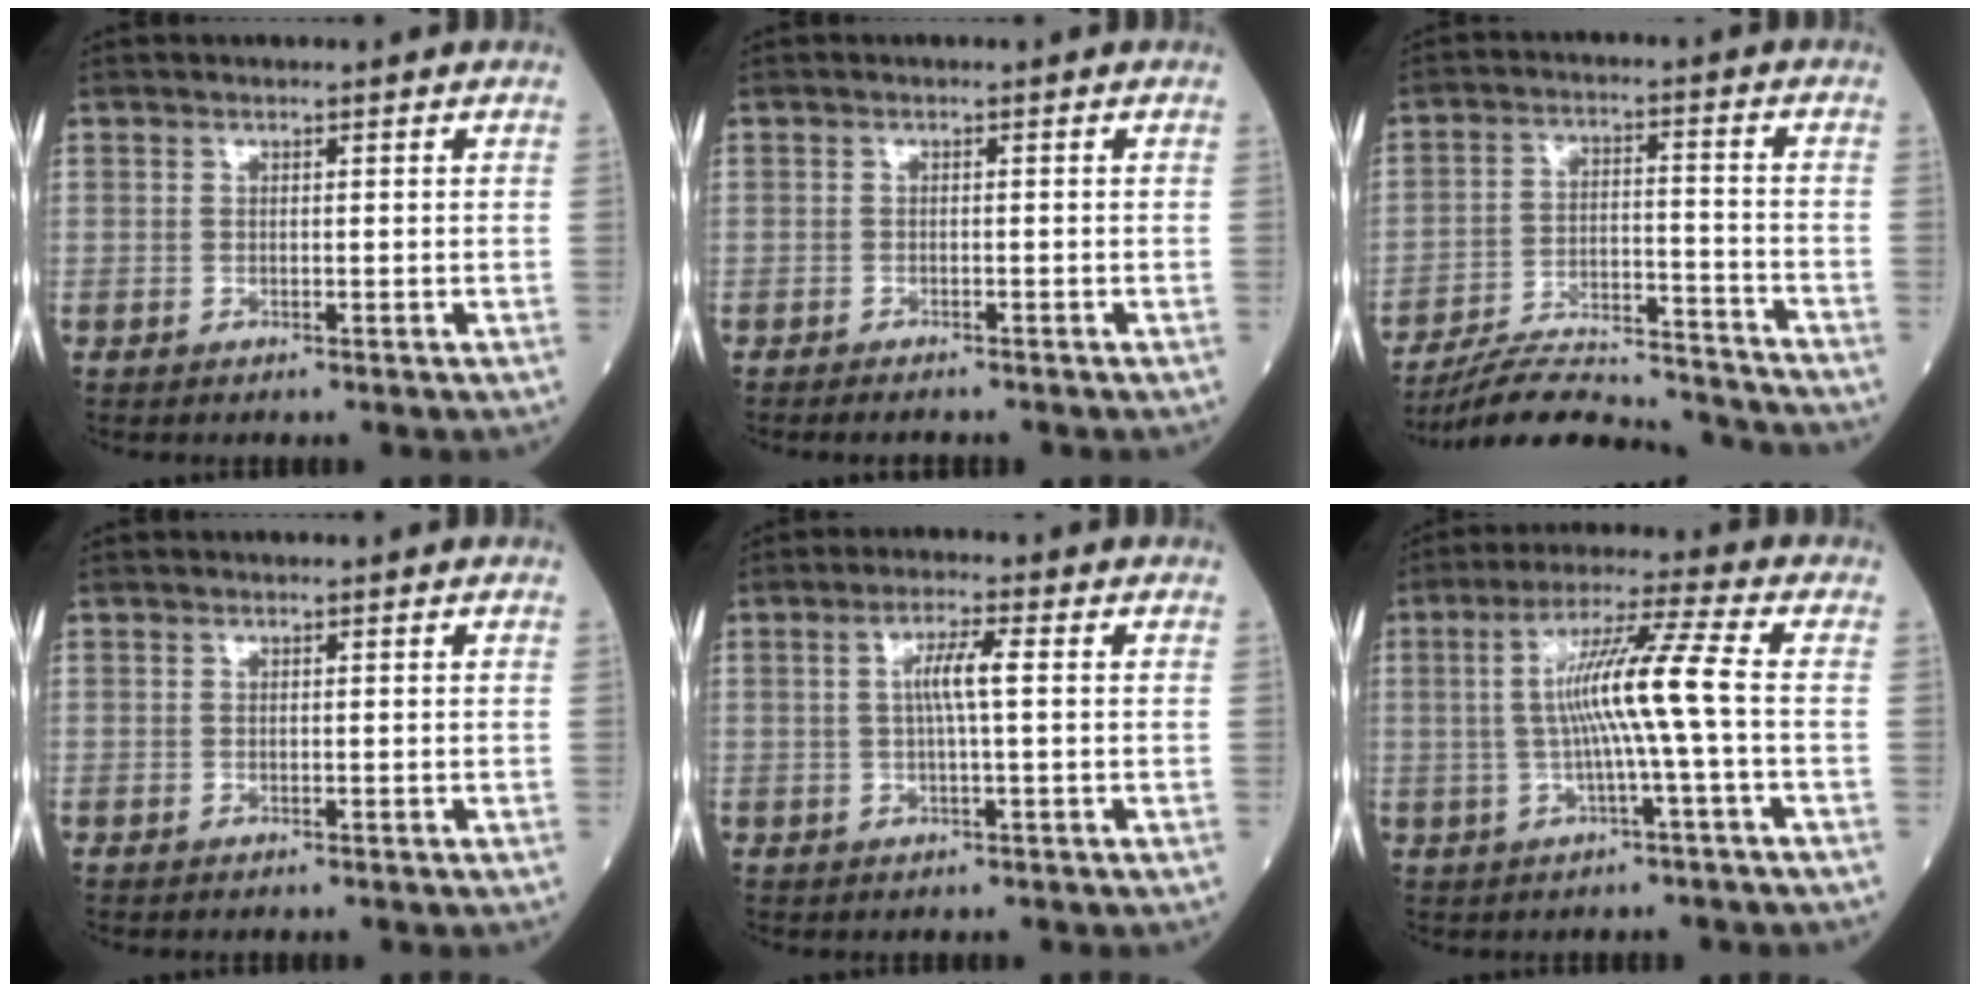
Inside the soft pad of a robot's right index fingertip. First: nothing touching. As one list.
[{"total": 2.1, "force": [-2.0, 0.4, 0.8], "torque": [-0.014, -0.004, -0.025]}, {"total": 18.1, "force": [-17.4, 1.5, 4.5], "torque": [-0.093, 0.007, -0.264]}, {"total": 0.0}, {"total": 4.2, "force": [0.5, 0.1, 4.2], "torque": [-0.080, 0.006, 0.007]}, {"total": 9.4, "force": [-0.4, -1.3, 9.3], "torque": [-0.174, 0.015, -0.006]}]